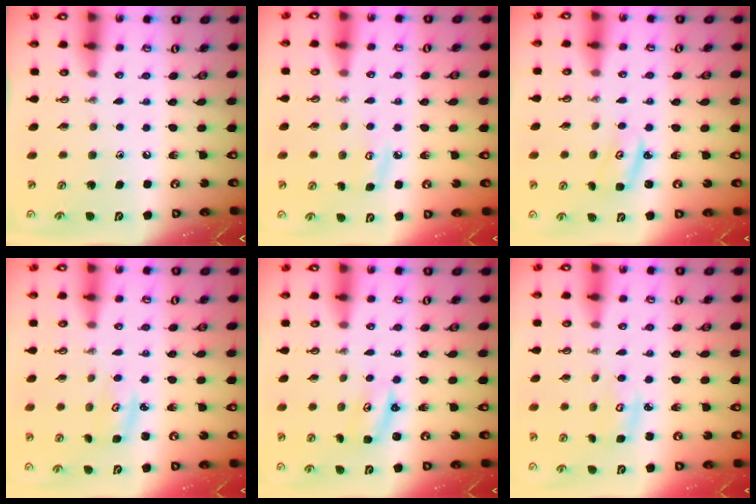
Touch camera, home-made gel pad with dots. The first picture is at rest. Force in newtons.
{"total": 5.2, "press": 5.2, "slide": 0.6}
{"total": 2.6, "press": 2.6, "slide": 0.2}
{"total": 2.8, "press": 2.8, "slide": 0.2}
{"total": 2.6, "press": 2.6, "slide": 0.3}
{"total": 4.5, "press": 4.5, "slide": 0.4}